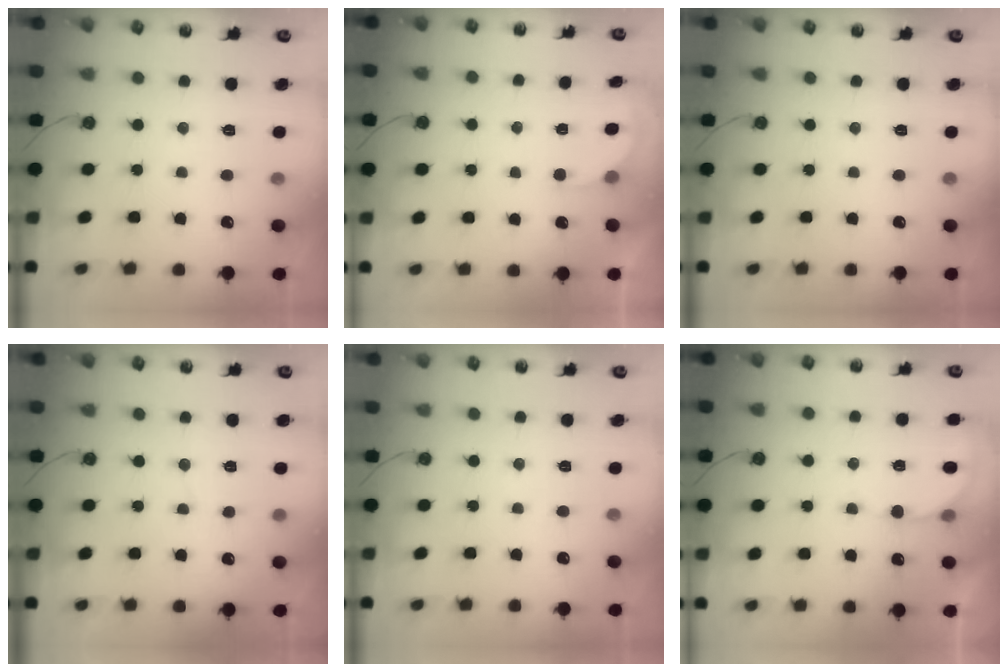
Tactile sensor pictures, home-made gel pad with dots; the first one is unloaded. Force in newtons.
{"total": 2.5, "press": 2.4, "slide": 0.4}
{"total": 0.0}
{"total": 2.7, "press": 2.7, "slide": 0.3}
{"total": 0.0}
{"total": 5.0, "press": 4.9, "slide": 0.3}